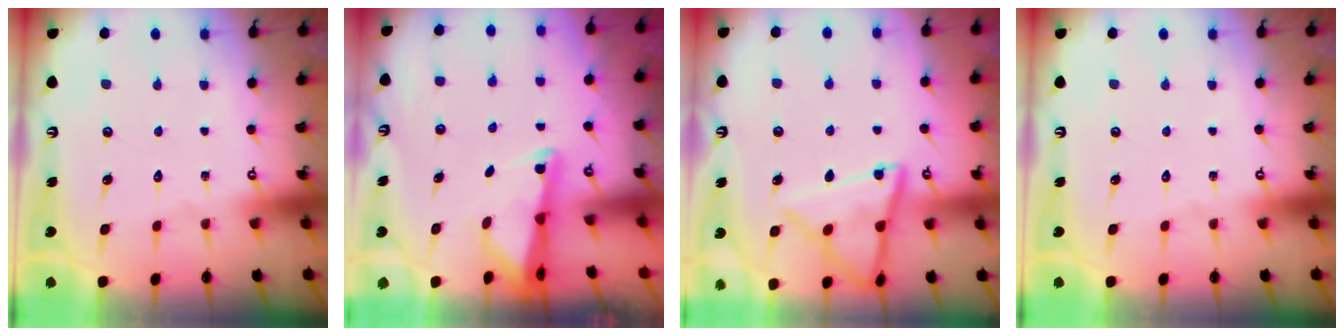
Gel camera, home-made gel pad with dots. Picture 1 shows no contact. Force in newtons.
{"total": 2.1, "press": 2.1, "slide": 0.4}
{"total": 13.1, "press": 13.1, "slide": 1.4}
{"total": 0.0}